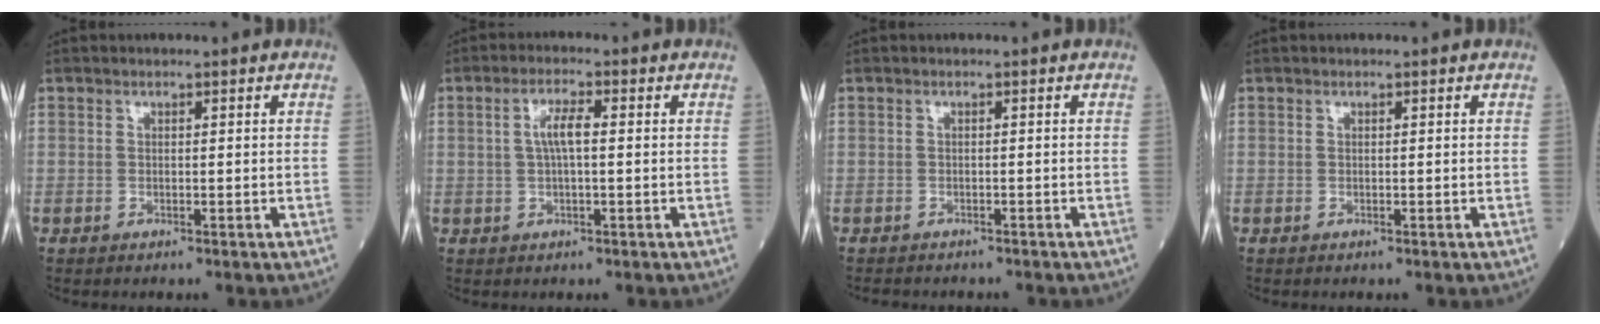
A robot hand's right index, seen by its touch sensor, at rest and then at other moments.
{"total": 3.7, "force": [0.4, 0.8, 3.6], "torque": [-0.073, 0.011, 0.006]}
{"total": 4.5, "force": [-4.0, 1.4, 1.4], "torque": [-0.020, -0.005, -0.052]}
{"total": 0.0}